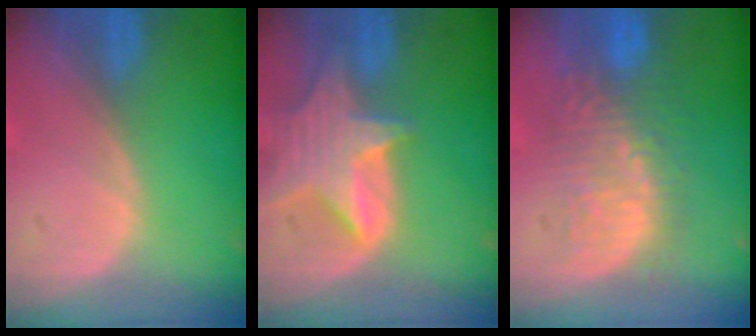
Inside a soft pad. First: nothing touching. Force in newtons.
{"total": 8.5, "press": 7.6, "slide": 3.9}
{"total": 9.3, "press": 9.0, "slide": 2.3}